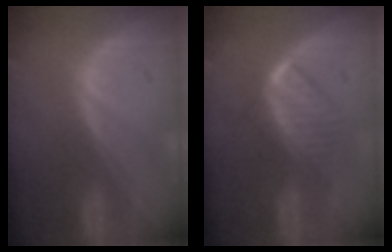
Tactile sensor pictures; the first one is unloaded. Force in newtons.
{"total": 6.5, "press": 5.8, "slide": 3.0}